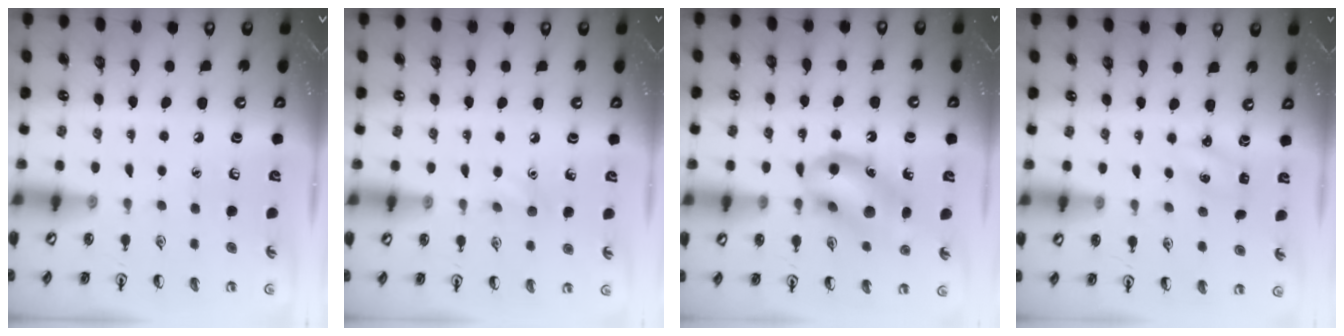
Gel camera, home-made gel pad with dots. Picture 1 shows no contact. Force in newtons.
{"total": 5.3, "press": 5.1, "slide": 1.4}
{"total": 13.0, "press": 12.9, "slide": 1.9}
{"total": 2.2, "press": 2.1, "slide": 0.8}